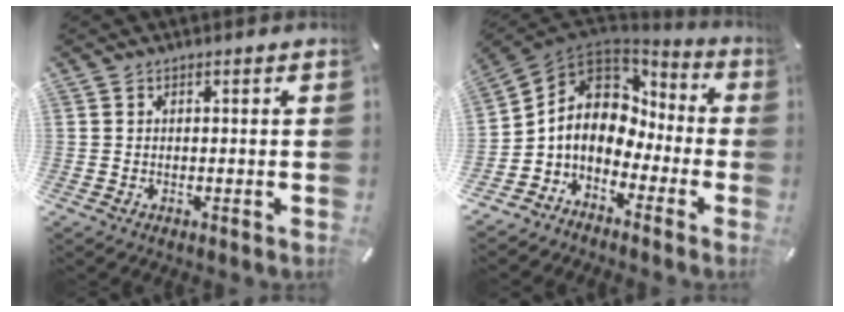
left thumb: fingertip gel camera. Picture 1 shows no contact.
{"total": 9.2, "force": [-0.5, 8.1, 4.4], "torque": [-0.107, -0.006, -0.010]}